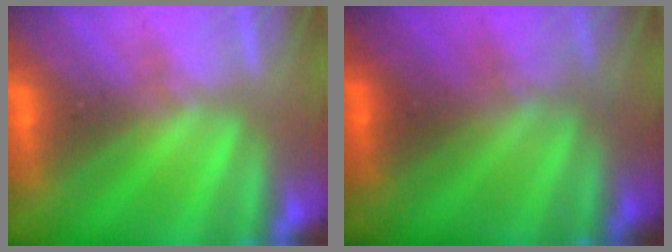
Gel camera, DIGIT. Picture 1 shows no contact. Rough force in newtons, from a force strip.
{"total": 1.8}